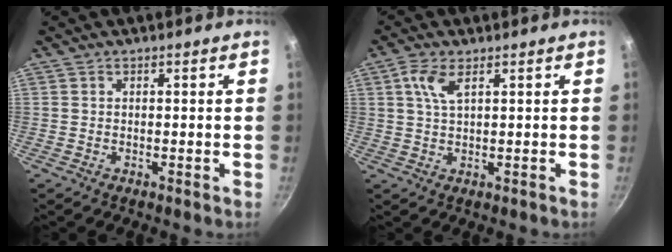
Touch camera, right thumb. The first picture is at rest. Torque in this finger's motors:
{"motor_torque": [-0.16, 0.29, 0.22, 0.02, 0.18]}